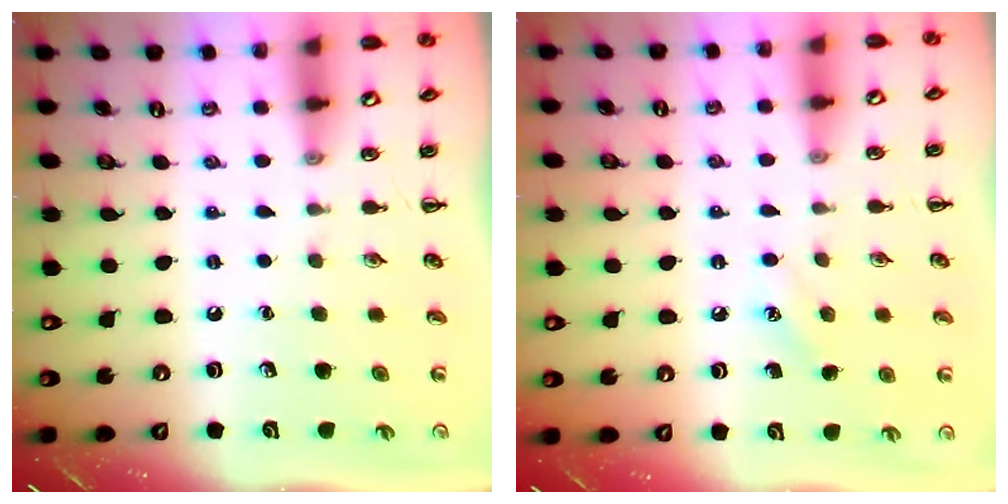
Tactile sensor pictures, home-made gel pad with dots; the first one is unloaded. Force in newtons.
{"total": 6.6, "press": 6.4, "slide": 1.8}